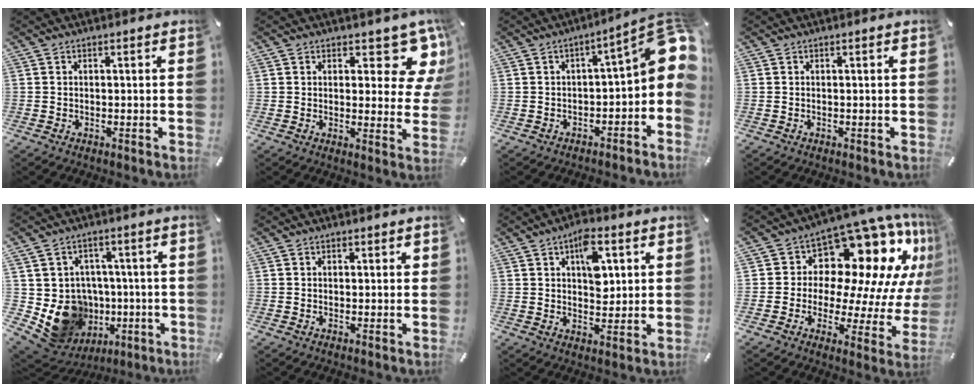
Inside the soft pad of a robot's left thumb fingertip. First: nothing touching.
{"total": 10.5, "force": [6.7, 4.8, 6.5], "torque": [-0.062, -0.051, 0.114]}
{"total": 9.5, "force": [1.3, 3.8, 8.7], "torque": [-0.100, -0.019, 0.020]}
{"total": 0.0}
{"total": 13.7, "force": [-3.1, 12.3, 5.1], "torque": [-0.090, -0.003, -0.032]}
{"total": 1.0, "force": [0.2, 0.9, 0.4], "torque": [-0.001, 0.003, -0.001]}
{"total": 9.8, "force": [3.4, 6.0, 7.0], "torque": [-0.088, -0.005, 0.054]}
{"total": 17.3, "force": [9.6, 10.2, 10.1], "torque": [-0.129, -0.103, 0.164]}